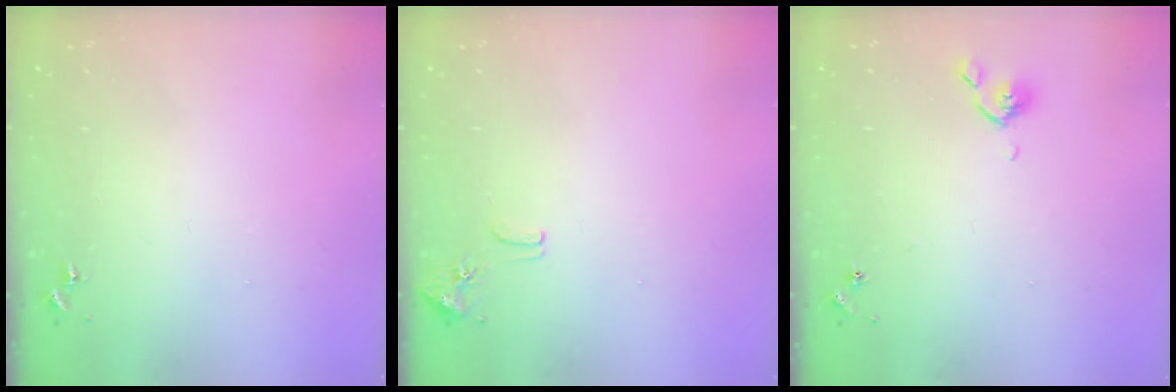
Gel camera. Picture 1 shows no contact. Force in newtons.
{"total": 8.1, "press": 8.1, "slide": 0.7}
{"total": 4.4, "press": 4.3, "slide": 0.8}